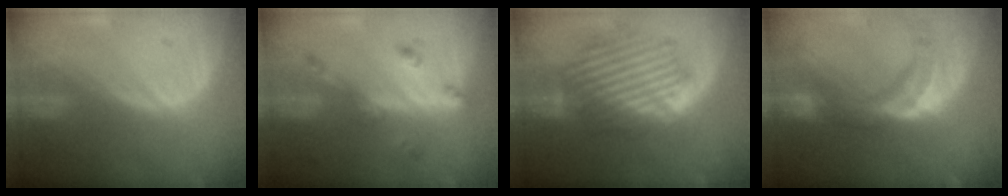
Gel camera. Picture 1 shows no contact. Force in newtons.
{"total": 4.9, "press": 4.4, "slide": 2.2}
{"total": 8.4, "press": 8.1, "slide": 2.2}
{"total": 11.2, "press": 9.5, "slide": 5.9}